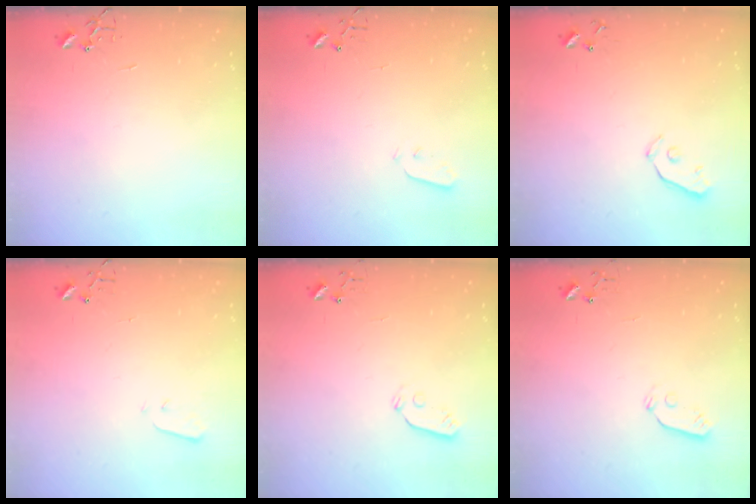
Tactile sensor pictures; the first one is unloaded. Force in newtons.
{"total": 2.5, "press": 2.5, "slide": 0.4}
{"total": 3.8, "press": 3.8, "slide": 0.4}
{"total": 1.9, "press": 1.9, "slide": 0.4}
{"total": 3.6, "press": 3.6, "slide": 0.6}
{"total": 3.6, "press": 3.6, "slide": 0.6}